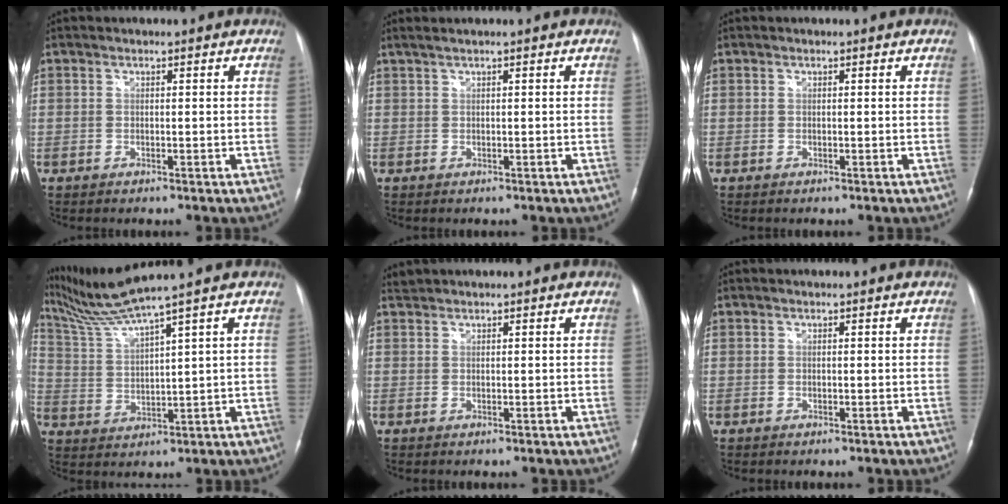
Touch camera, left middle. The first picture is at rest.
{"total": 1.4, "force": [0.7, -0.1, 1.1], "torque": [-0.031, 0.017, 0.016]}
{"total": 0.0}
{"total": 8.3, "force": [6.8, -2.6, 4.1], "torque": [-0.091, -0.002, 0.138]}
{"total": 0.9, "force": [0.9, -0.1, -0.2], "torque": [-0.005, 0.008, 0.022]}
{"total": 0.0}